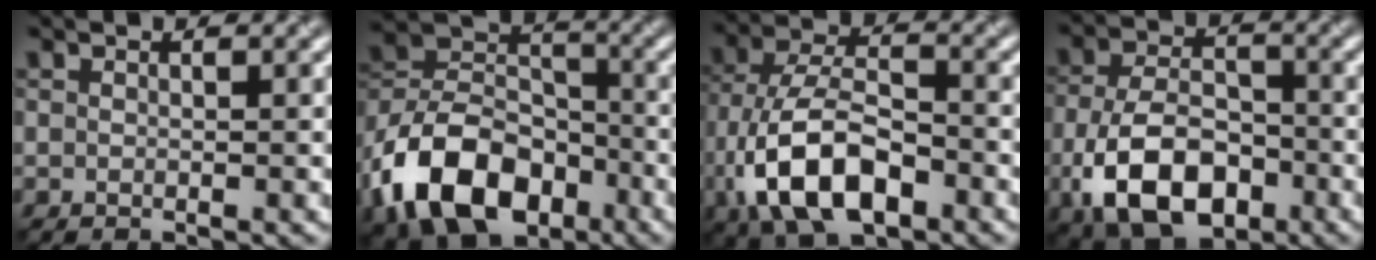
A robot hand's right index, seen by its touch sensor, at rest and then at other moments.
{"total": 12.3, "force": [-5.9, 8.0, 7.1], "torque": [-0.146, 0.009, -0.125]}
{"total": 10.1, "force": [-3.6, 5.4, 7.7], "torque": [-0.160, 0.003, -0.072]}
{"total": 9.5, "force": [-4.2, 5.6, 6.4], "torque": [-0.129, 0.003, -0.079]}